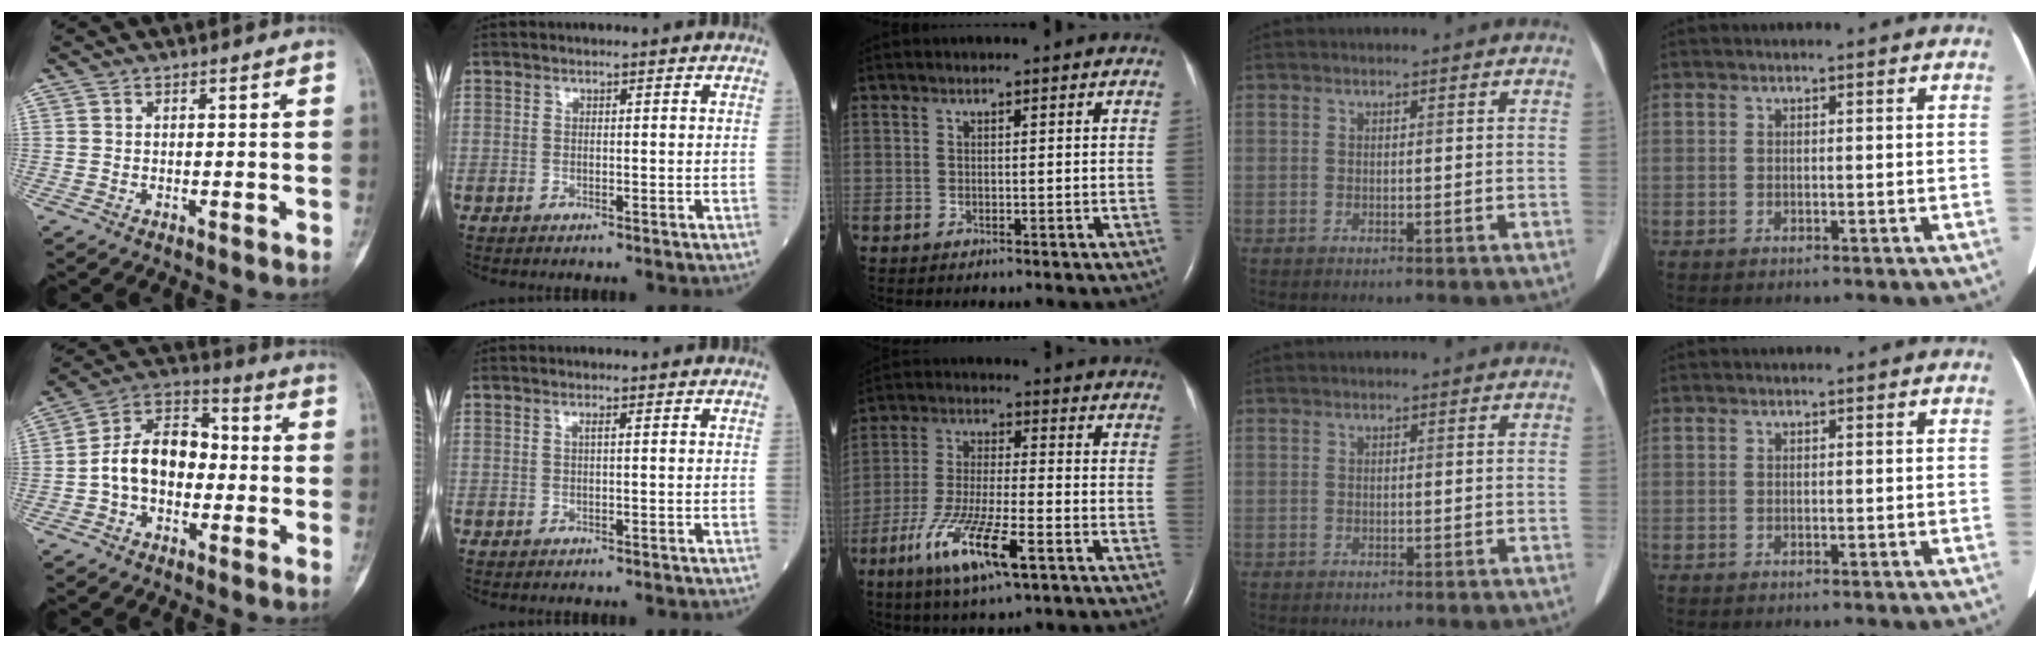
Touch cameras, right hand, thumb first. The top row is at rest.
{"thumb": {"total": 12.1, "force": [-1.5, 8.2, 8.8], "torque": [-0.135, 0.043, -0.041]}, "index": {"total": 0.6, "force": [0.2, -0.1, 0.5], "torque": [-0.012, 0.000, 0.003]}, "middle": {"total": 12.3, "force": [-6.2, 2.0, 10.5], "torque": [-0.210, -0.020, -0.111]}}